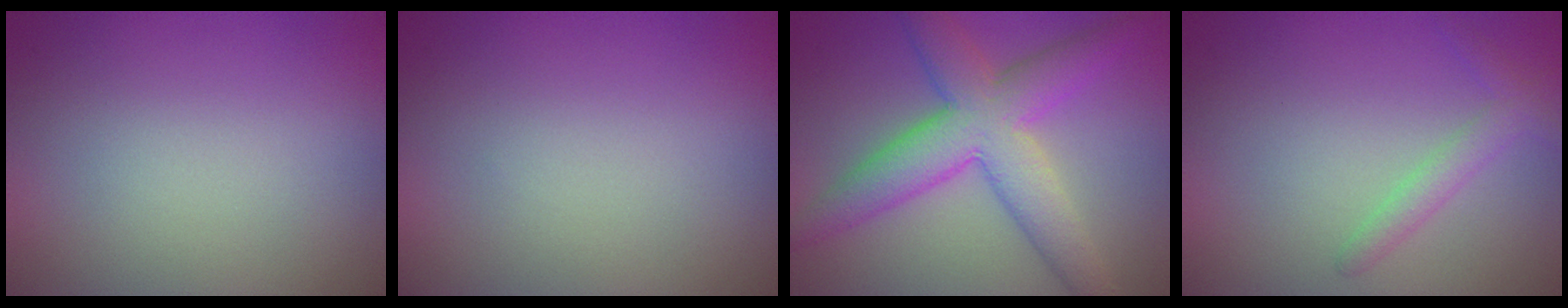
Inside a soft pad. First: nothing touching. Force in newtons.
{"total": 0.0}
{"total": 7.2, "press": 7.2, "slide": 0.0}
{"total": 1.6, "press": 1.6, "slide": 0.1}